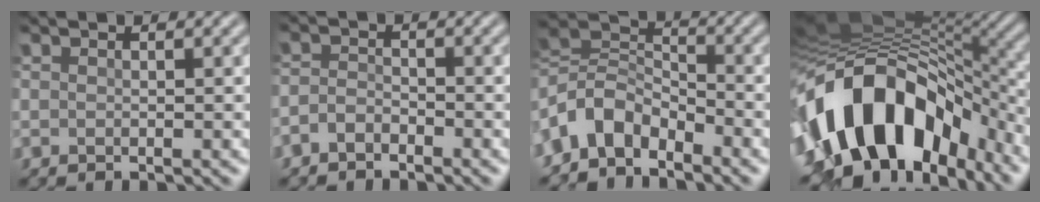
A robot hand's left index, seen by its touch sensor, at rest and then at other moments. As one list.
[{"total": 1.6, "force": [-1.3, 0.7, 0.7], "torque": [-0.014, 0.003, -0.030]}, {"total": 6.0, "force": [-3.7, 3.6, 3.1], "torque": [-0.056, 0.003, -0.088]}, {"total": 15.0, "force": [-5.2, 9.1, 10.8], "torque": [-0.186, 0.012, -0.095]}]